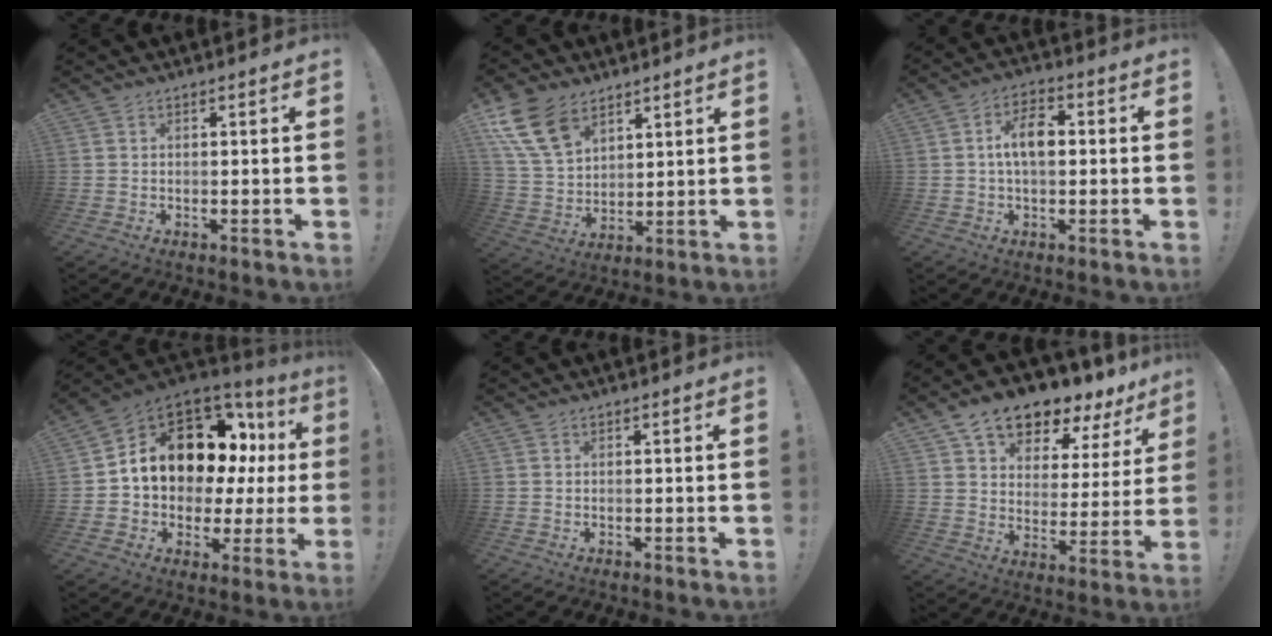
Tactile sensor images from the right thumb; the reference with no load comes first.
{"total": 12.7, "force": [7.4, 7.9, 6.7], "torque": [-0.128, -0.032, 0.145]}
{"total": 8.6, "force": [0.3, 4.7, 7.2], "torque": [-0.117, 0.009, 0.004]}
{"total": 15.8, "force": [6.0, 10.5, 10.2], "torque": [-0.156, -0.038, 0.119]}
{"total": 0.0}
{"total": 11.9, "force": [10.0, 4.8, 4.5], "torque": [-0.082, -0.083, 0.176]}